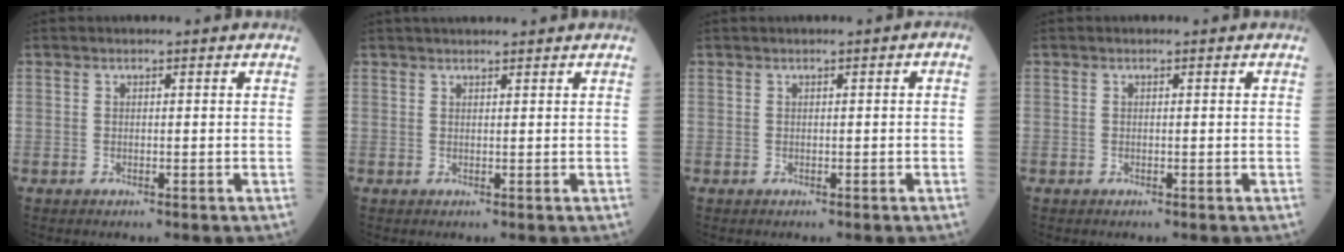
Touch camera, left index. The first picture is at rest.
{"total": 4.2, "force": [3.8, 0.4, 1.7], "torque": [-0.018, 0.029, 0.055]}
{"total": 0.8, "force": [0.1, 0.2, 0.8], "torque": [-0.010, 0.008, 0.003]}
{"total": 0.0}